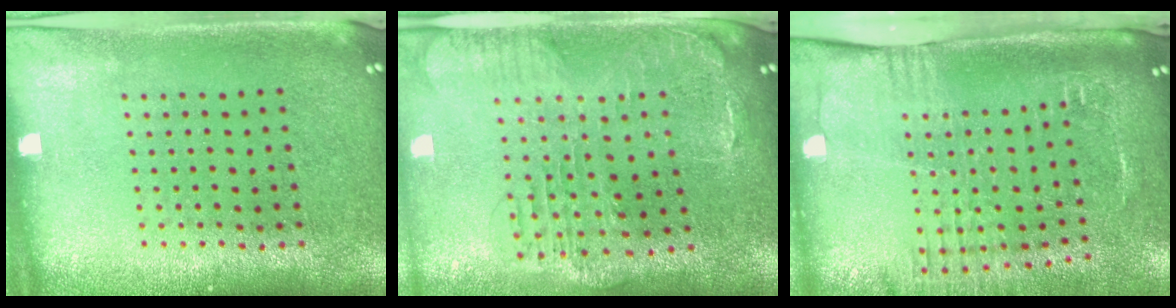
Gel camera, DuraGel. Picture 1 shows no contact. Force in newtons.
{"total": 1.6, "press": 1.5, "slide": 0.4}
{"total": 2.7, "press": 2.1, "slide": 1.7}